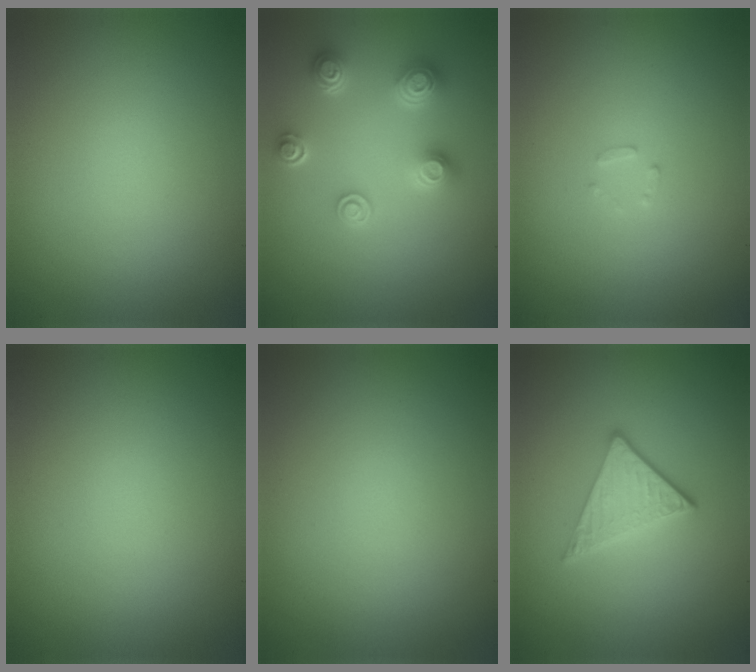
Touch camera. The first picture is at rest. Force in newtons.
{"total": 3.3, "press": 3.1, "slide": 1.3}
{"total": 0.9, "press": 0.9, "slide": 0.2}
{"total": 0.0}
{"total": 0.0}
{"total": 2.9, "press": 2.6, "slide": 1.2}